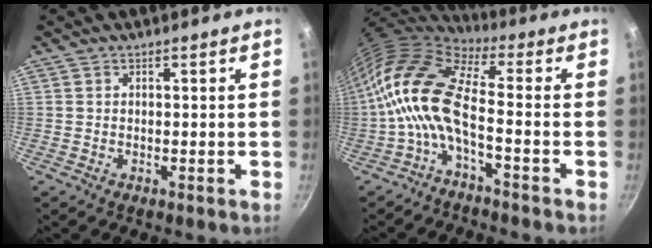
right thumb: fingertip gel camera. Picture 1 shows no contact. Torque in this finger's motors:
{"motor_torque": [-0.22, 1.39, 2.35, -0.40, 0.26]}